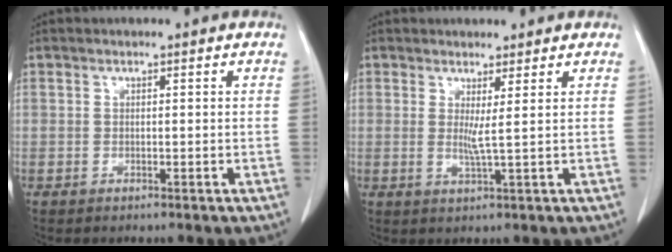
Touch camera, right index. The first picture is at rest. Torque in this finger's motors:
{"motor_torque": [0.12, -0.01, 0.01, 0.01]}